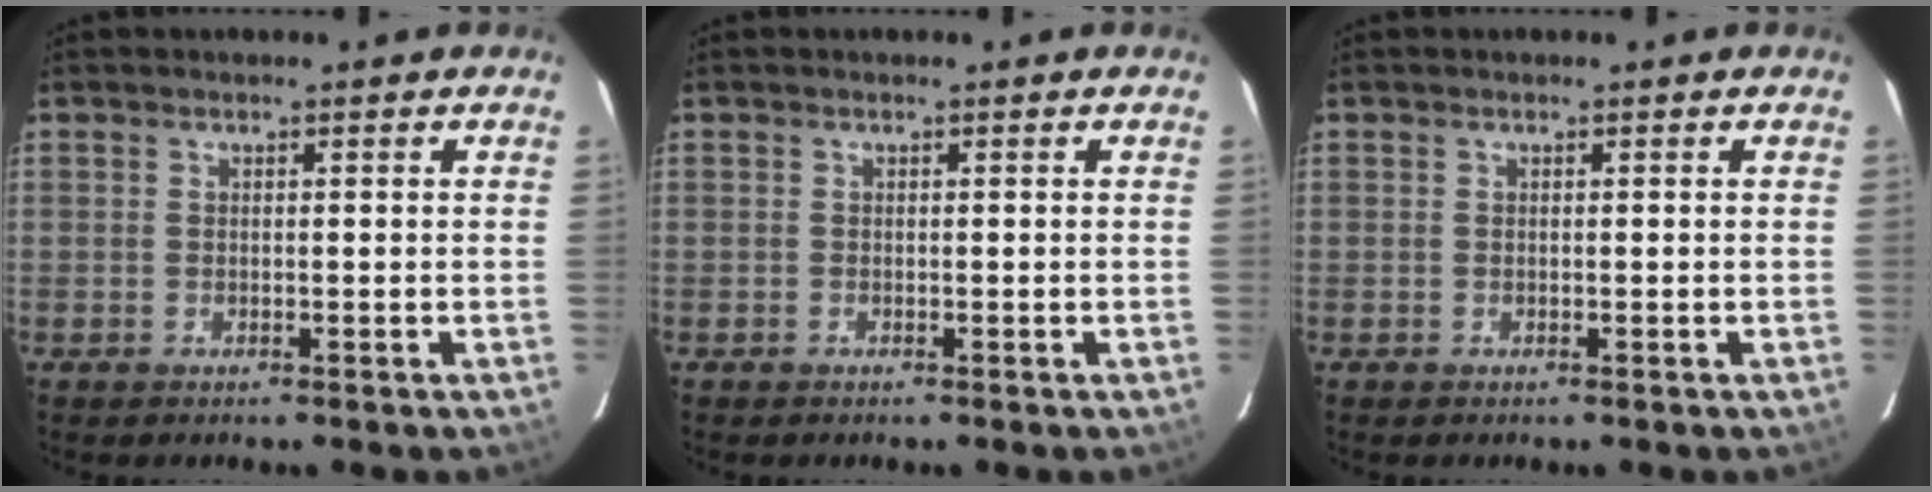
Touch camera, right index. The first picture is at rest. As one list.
[{"total": 0.0}, {"total": 0.0}]